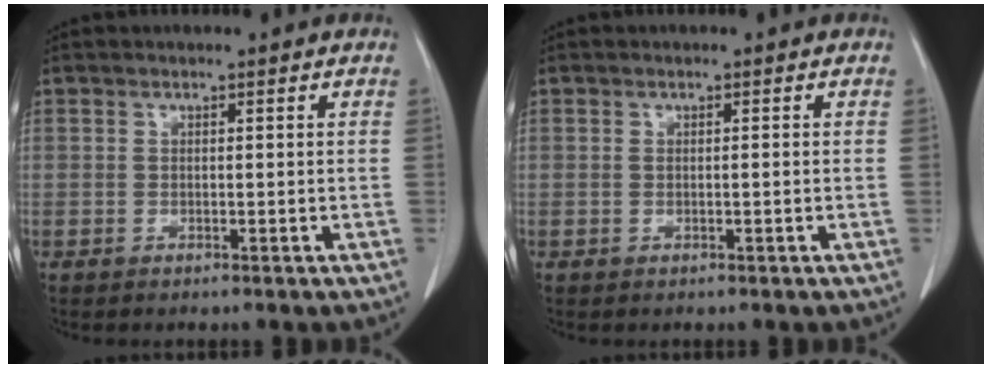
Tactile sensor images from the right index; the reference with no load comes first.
{"total": 0.7, "force": [0.0, 0.1, 0.7], "torque": [-0.015, 0.000, 0.003]}